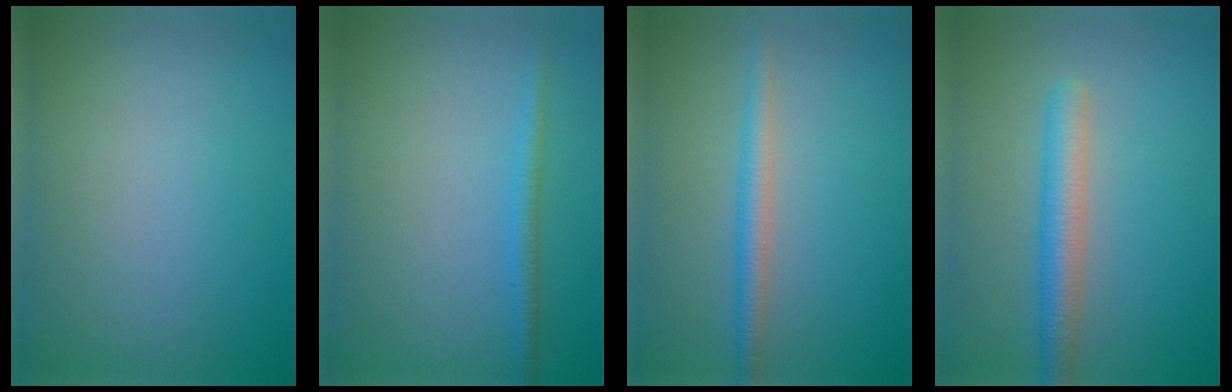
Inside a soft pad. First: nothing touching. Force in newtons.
{"total": 1.6, "press": 1.6, "slide": 0.0}
{"total": 2.3, "press": 2.3, "slide": 0.1}
{"total": 3.5, "press": 3.5, "slide": 0.1}